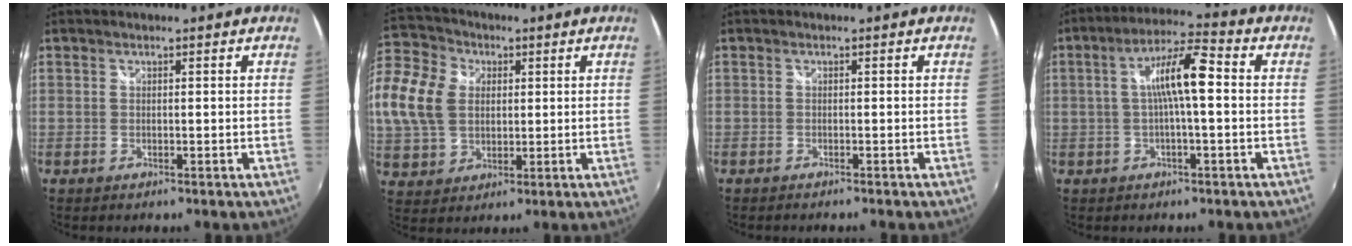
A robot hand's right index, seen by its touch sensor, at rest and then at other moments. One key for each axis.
{"total": 21.0, "fx": 4.3, "fy": 16.5, "fz": 12.3, "tx": -0.318, "ty": 0.049, "tz": 0.083}
{"total": 1.1, "fx": -1.1, "fy": 0.1, "fz": 0.3, "tx": -0.008, "ty": -0.009, "tz": -0.020}
{"total": 9.0, "fx": 0.3, "fy": 1.4, "fz": 8.9, "tx": -0.164, "ty": 0.017, "tz": 0.004}